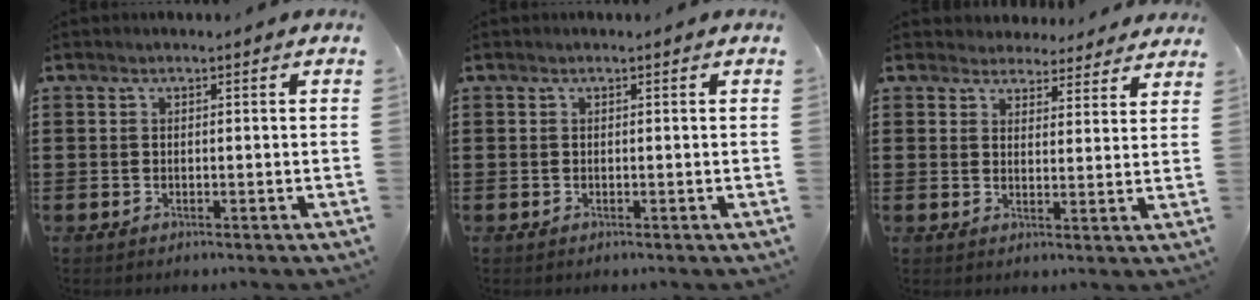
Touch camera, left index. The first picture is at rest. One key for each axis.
{"total": 0.0}
{"total": 3.9, "fx": 3.7, "fy": 1.0, "fz": 0.1, "tx": -0.018, "ty": -0.012, "tz": 0.069}